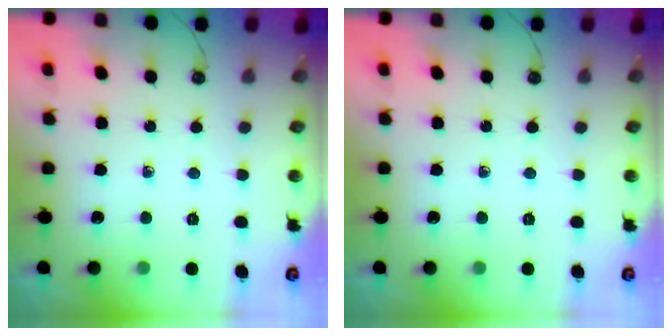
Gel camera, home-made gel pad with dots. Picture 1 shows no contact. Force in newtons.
{"total": 0.0}